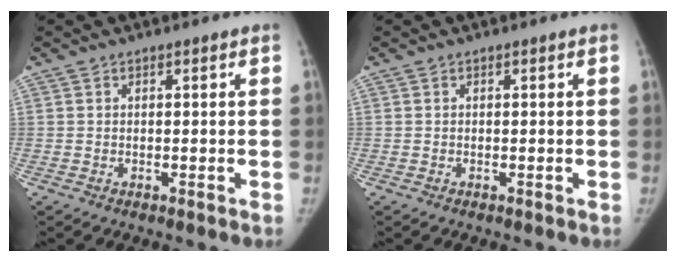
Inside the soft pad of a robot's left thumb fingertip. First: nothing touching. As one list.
[{"total": 0.0}]